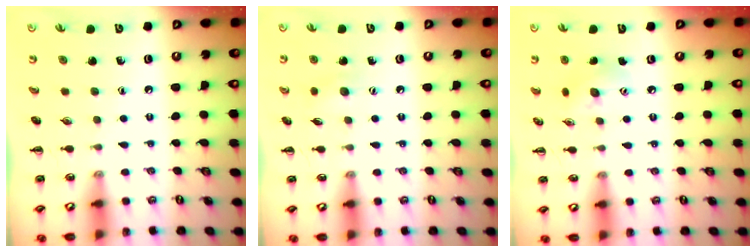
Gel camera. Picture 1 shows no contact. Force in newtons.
{"total": 5.3, "press": 5.1, "slide": 1.4}
{"total": 6.5, "press": 6.5, "slide": 0.7}